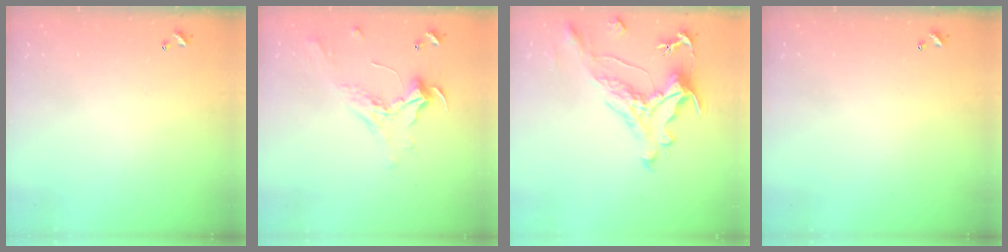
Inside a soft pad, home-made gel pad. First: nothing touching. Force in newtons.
{"total": 2.3, "press": 2.2, "slide": 0.9}
{"total": 1.7, "press": 0.9, "slide": 1.4}
{"total": 0.0}